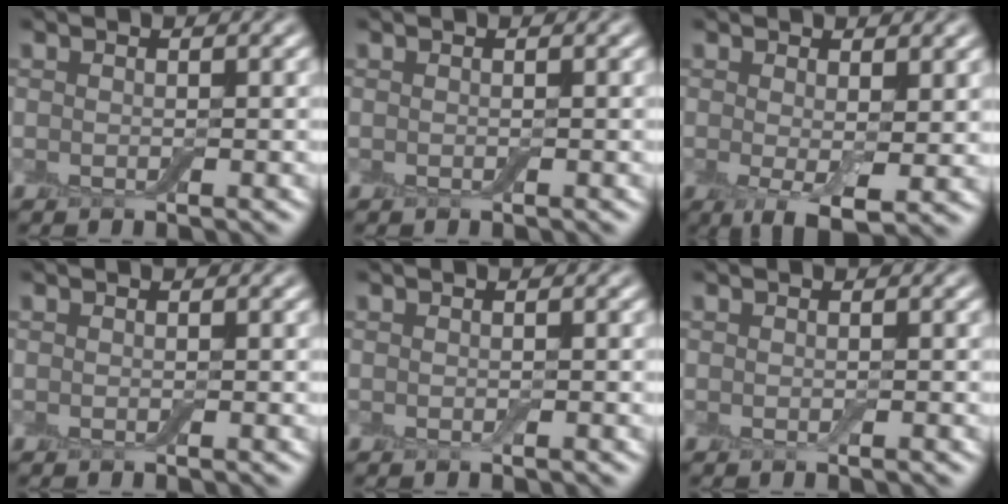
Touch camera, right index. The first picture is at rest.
{"total": 0.0}
{"total": 4.3, "force": [-0.2, 1.4, 4.0], "torque": [-0.068, -0.014, -0.002]}
{"total": 0.0}
{"total": 0.0}
{"total": 0.0}